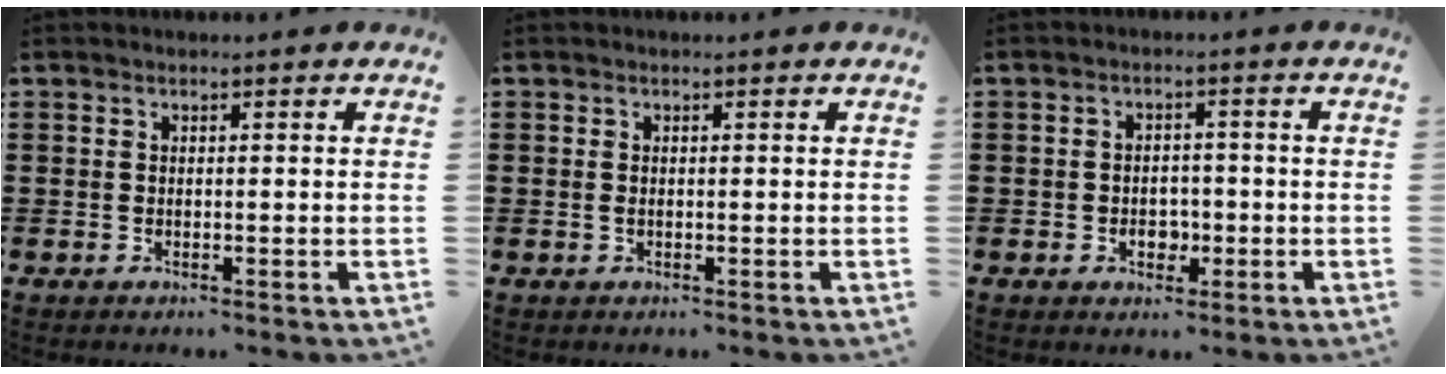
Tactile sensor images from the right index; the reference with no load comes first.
{"total": 0.6, "force": [0.0, 0.3, 0.5], "torque": [-0.012, 0.000, 0.000]}
{"total": 3.3, "force": [-1.1, 2.3, 2.1], "torque": [-0.033, 0.001, -0.022]}